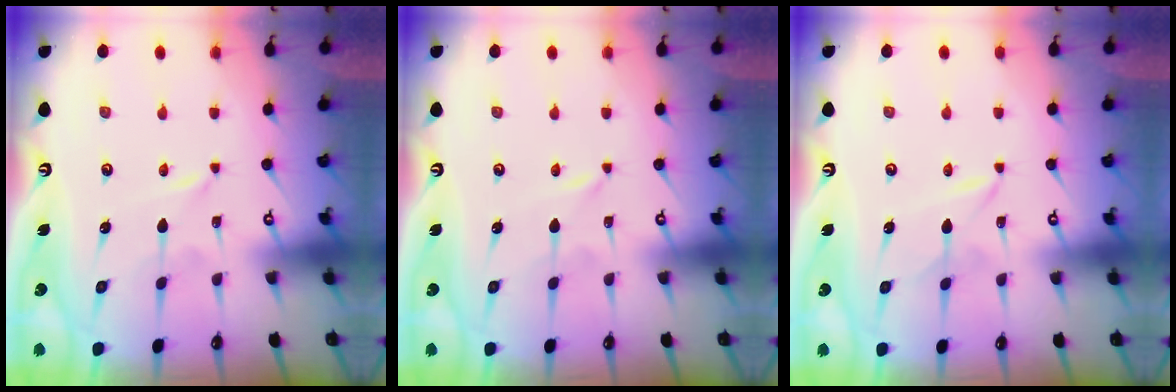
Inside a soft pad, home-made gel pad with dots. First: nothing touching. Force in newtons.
{"total": 0.0}
{"total": 2.5, "press": 2.4, "slide": 0.4}